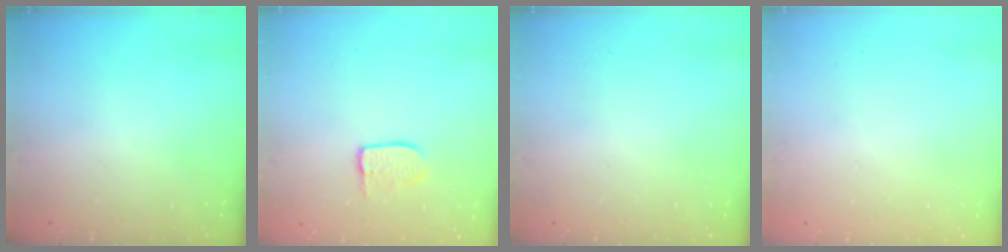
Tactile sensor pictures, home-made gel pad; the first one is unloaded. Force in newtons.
{"total": 5.9, "press": 5.9, "slide": 0.2}
{"total": 0.0}
{"total": 0.0}